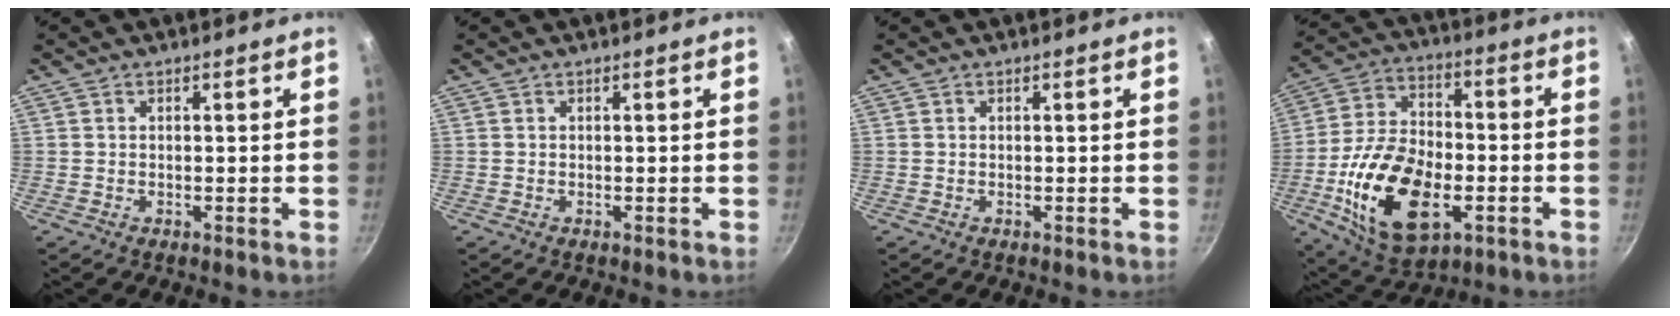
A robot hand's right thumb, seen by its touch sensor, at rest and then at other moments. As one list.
[{"total": 0.0}, {"total": 0.0}, {"total": 21.0, "force": [-5.7, 12.1, 16.1], "torque": [-0.285, 0.022, -0.091]}]